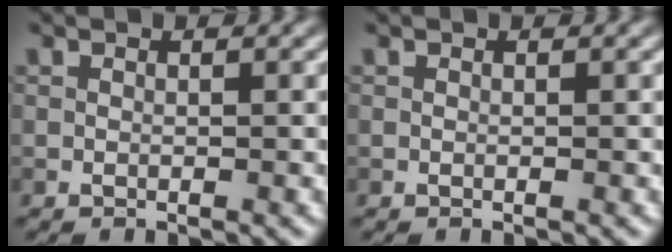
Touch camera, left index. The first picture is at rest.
{"total": 0.0}